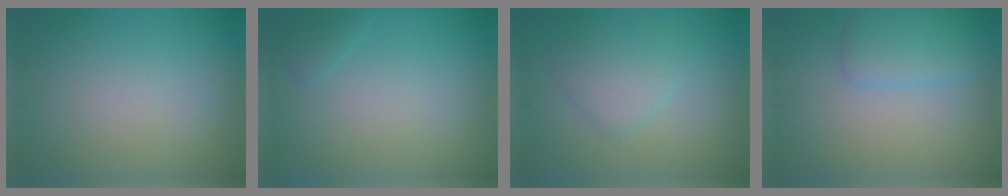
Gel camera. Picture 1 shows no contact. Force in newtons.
{"total": 0.9, "press": 0.9, "slide": 0.1}
{"total": 2.7, "press": 2.7, "slide": 0.0}
{"total": 2.8, "press": 2.8, "slide": 0.2}